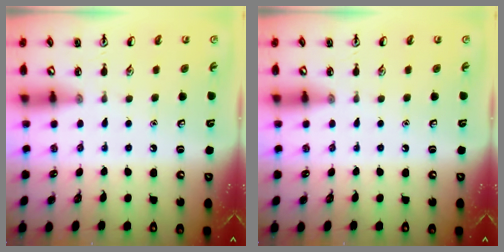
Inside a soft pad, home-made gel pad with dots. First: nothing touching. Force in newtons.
{"total": 0.0}